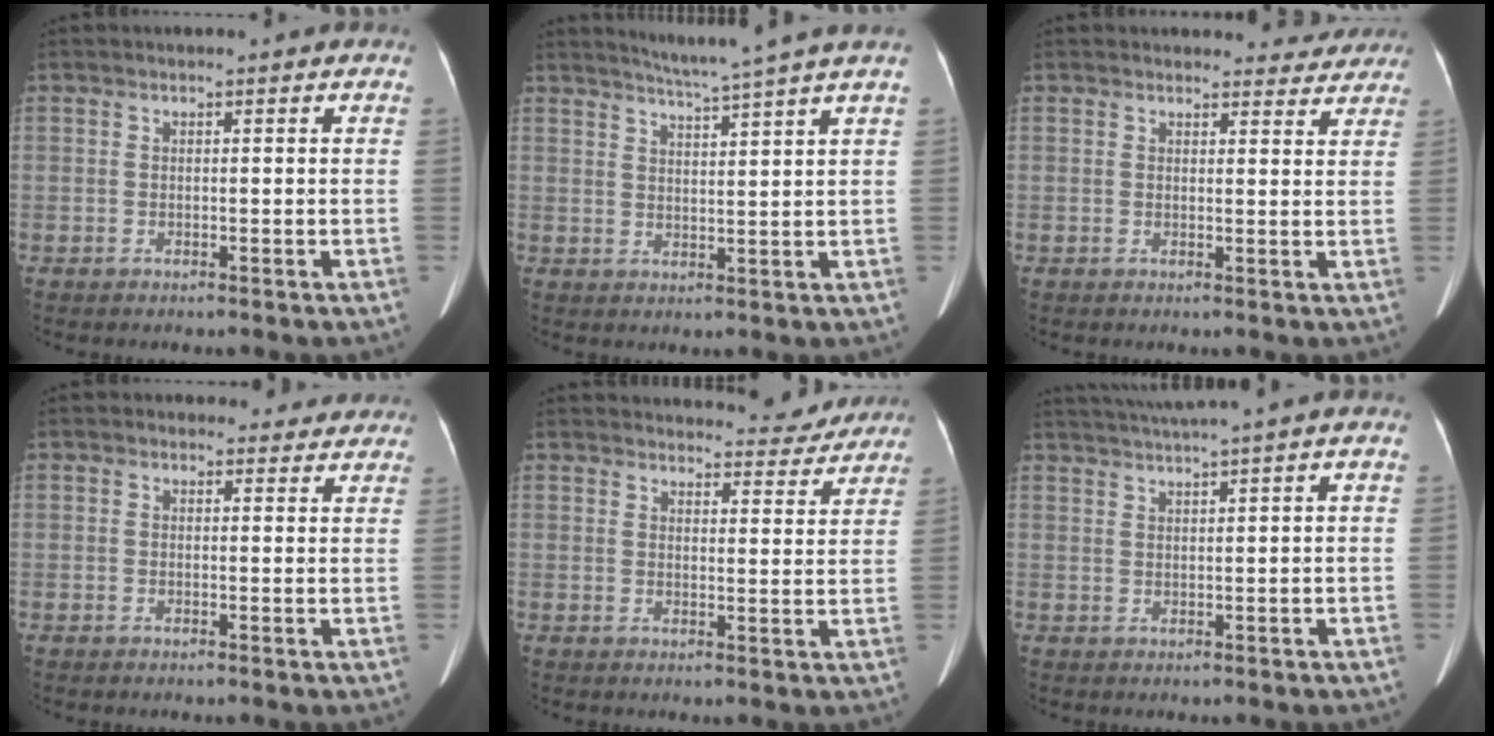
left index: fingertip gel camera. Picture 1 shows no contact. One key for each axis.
{"total": 7.0, "fx": 6.0, "fy": -2.1, "fz": 3.0, "tx": -0.049, "ty": -0.004, "tz": 0.090}
{"total": 5.1, "fx": 4.8, "fy": 1.7, "fz": -0.1, "tx": 0.017, "ty": -0.005, "tz": 0.037}
{"total": 3.2, "fx": 2.6, "fy": 1.8, "fz": 0.1, "tx": 0.007, "ty": 0.004, "tz": 0.018}
{"total": 8.8, "fx": 8.6, "fy": 2.0, "fz": 1.0, "tx": 0.007, "ty": -0.010, "tz": 0.089}
{"total": 4.6, "fx": 3.6, "fy": -1.4, "fz": 2.4, "tx": -0.046, "ty": 0.014, "tz": 0.070}